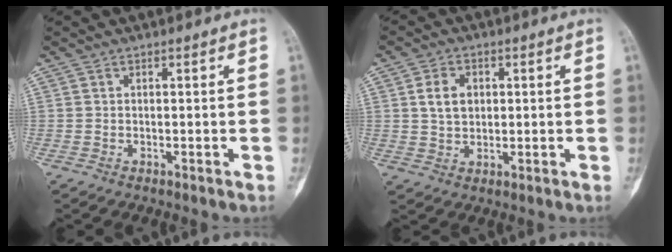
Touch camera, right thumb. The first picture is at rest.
{"total": 5.6, "force": [1.3, 4.1, 3.6], "torque": [-0.047, -0.003, 0.022]}